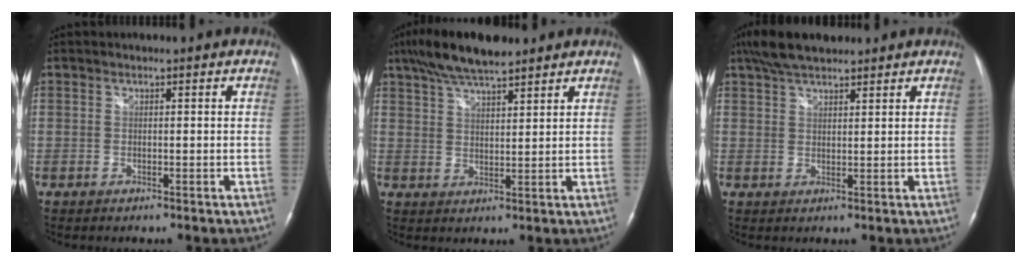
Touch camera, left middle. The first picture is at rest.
{"total": 10.1, "force": [8.0, 2.1, 5.8], "torque": [-0.108, 0.023, 0.141]}
{"total": 7.4, "force": [6.0, 2.3, 3.6], "torque": [-0.070, 0.027, 0.110]}